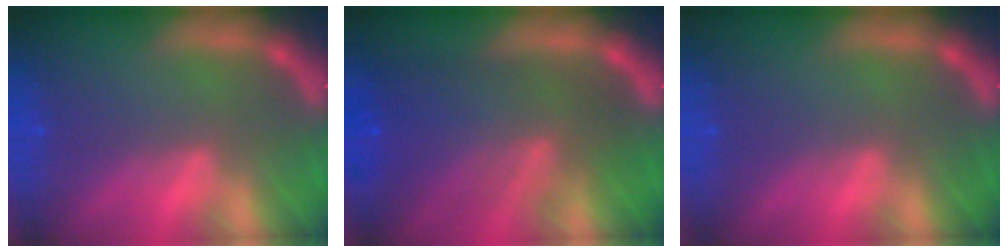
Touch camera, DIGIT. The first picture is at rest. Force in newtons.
{"total": 9.1}
{"total": 0.0}